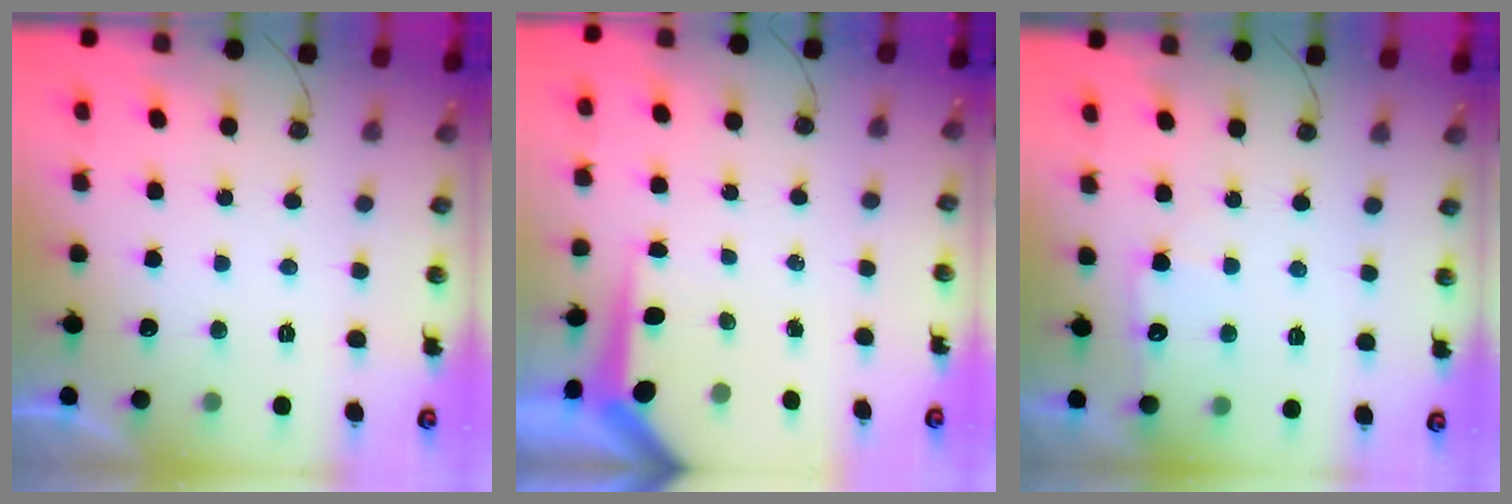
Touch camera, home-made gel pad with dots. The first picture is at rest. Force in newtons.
{"total": 5.9, "press": 5.9, "slide": 0.4}
{"total": 7.3, "press": 7.3, "slide": 0.7}